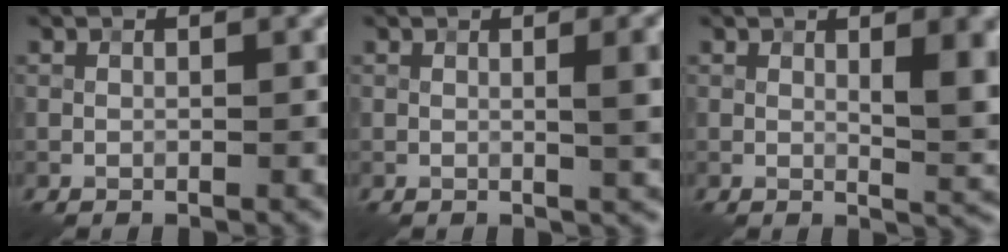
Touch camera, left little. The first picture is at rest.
{"total": 4.9, "force": [0.5, 1.3, 4.7], "torque": [-0.051, 0.012, 0.004]}
{"total": 5.2, "force": [1.0, 1.3, 4.9], "torque": [-0.064, -0.002, 0.017]}